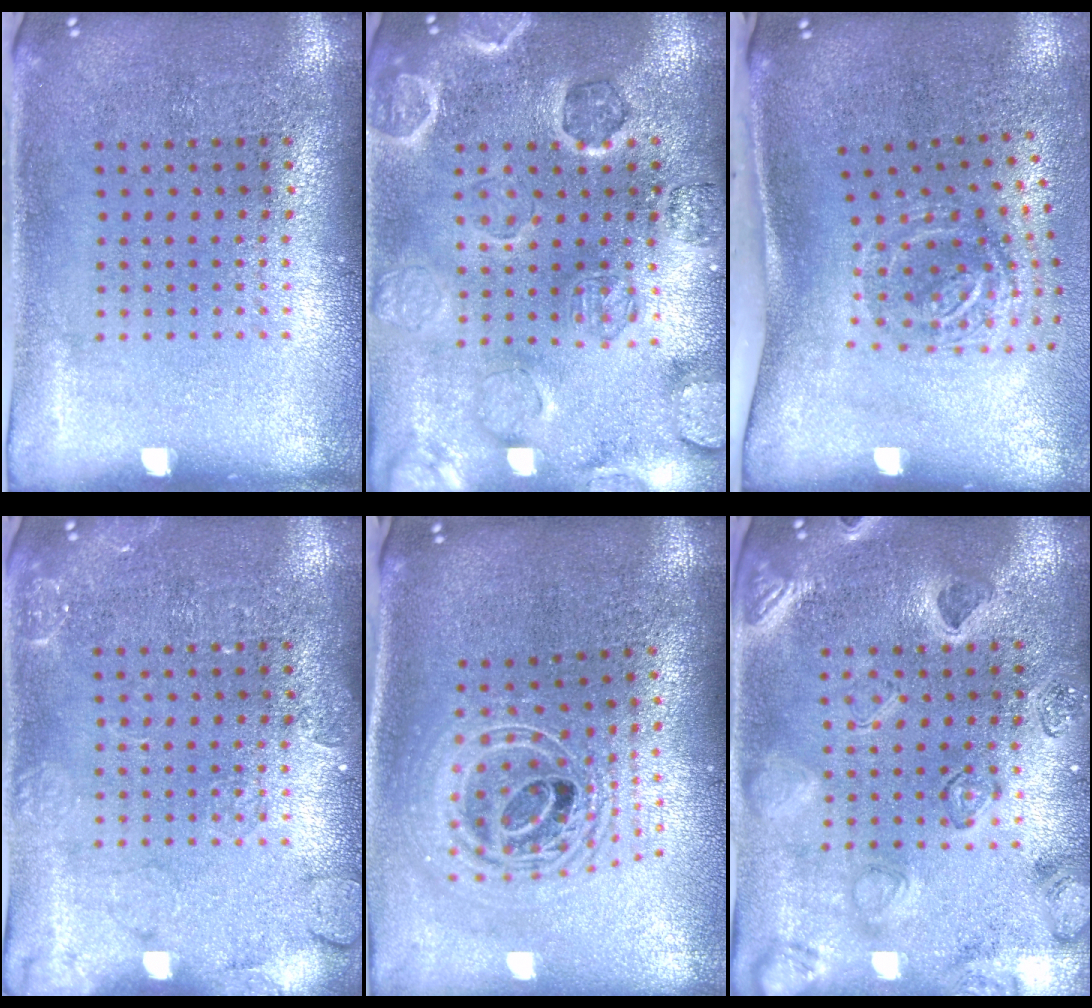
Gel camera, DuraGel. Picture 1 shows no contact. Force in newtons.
{"total": 1.6, "press": 1.6, "slide": 0.2}
{"total": 2.0, "press": 1.2, "slide": 1.5}
{"total": 2.4, "press": 2.4, "slide": 0.4}
{"total": 2.4, "press": 1.8, "slide": 1.6}
{"total": 2.4, "press": 2.4, "slide": 0.5}